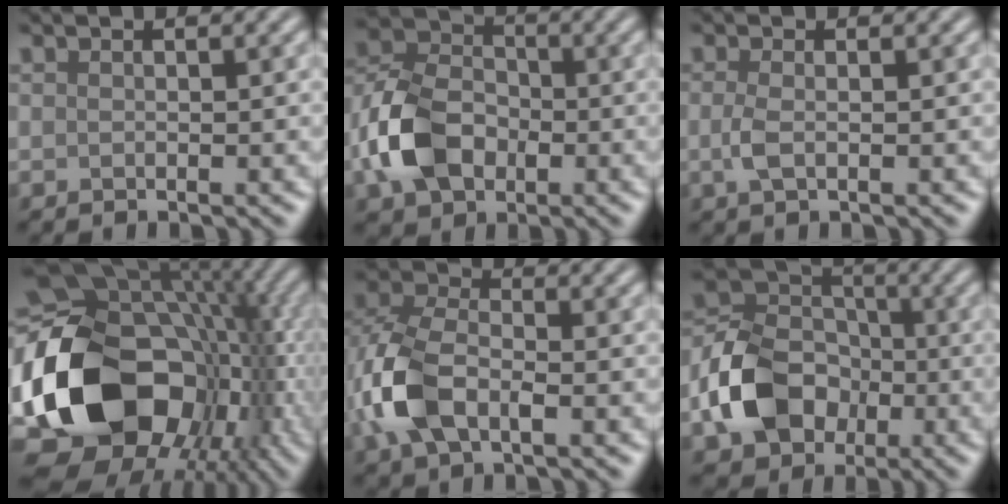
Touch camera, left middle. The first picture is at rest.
{"total": 7.2, "force": [-2.4, 5.2, 4.4], "torque": [-0.092, 0.011, -0.063]}
{"total": 1.5, "force": [-0.3, 0.6, 1.4], "torque": [-0.036, -0.003, -0.008]}
{"total": 16.5, "force": [-3.3, 12.5, 10.2], "torque": [-0.189, -0.009, -0.061]}
{"total": 6.3, "force": [-1.7, 3.8, 4.7], "torque": [-0.116, 0.005, -0.044]}
{"total": 8.0, "force": [-2.9, 6.1, 4.2], "torque": [-0.079, 0.005, -0.066]}